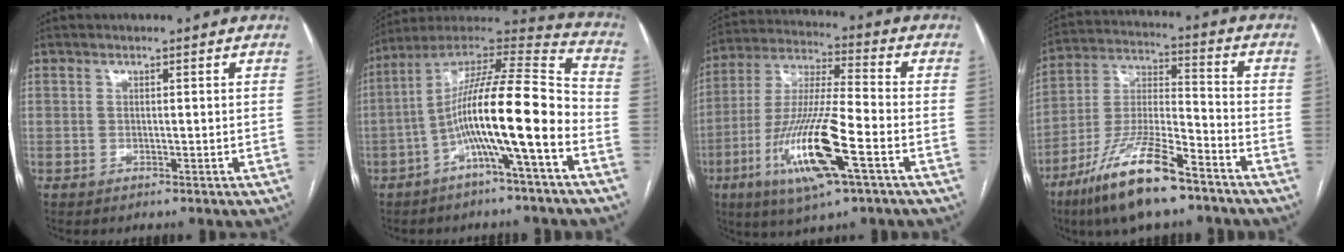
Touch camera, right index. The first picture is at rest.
{"total": 16.9, "force": [-5.2, 0.7, 16.0], "torque": [-0.274, 0.024, -0.092]}
{"total": 16.7, "force": [-6.4, 1.8, 15.3], "torque": [-0.310, -0.019, -0.115]}
{"total": 16.0, "force": [-10.6, 2.9, 11.6], "torque": [-0.241, -0.023, -0.195]}